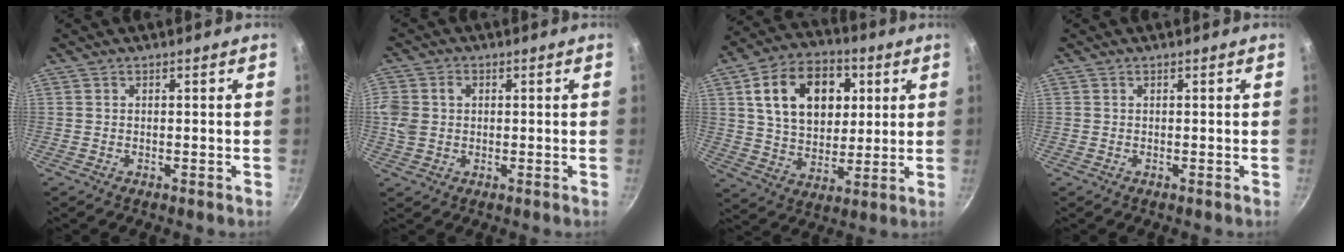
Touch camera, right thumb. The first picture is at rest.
{"total": 2.5, "force": [0.1, 2.1, 1.2], "torque": [-0.022, 0.000, 0.001]}
{"total": 18.8, "force": [5.2, 13.2, 12.4], "torque": [-0.172, 0.000, 0.085]}
{"total": 0.0}